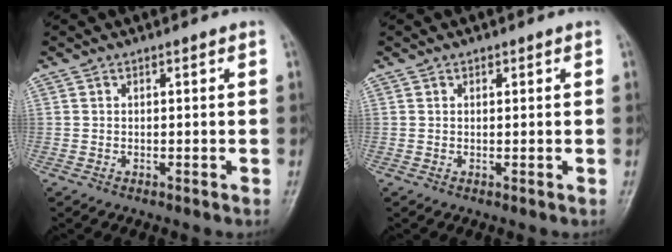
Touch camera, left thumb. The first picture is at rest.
{"total": 0.7, "force": [0.3, 0.5, 0.3], "torque": [-0.002, -0.001, 0.004]}